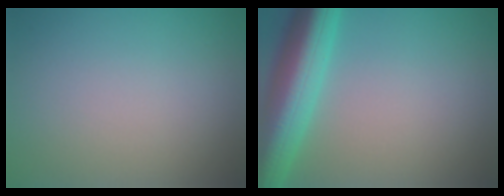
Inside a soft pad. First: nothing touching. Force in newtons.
{"total": 9.4, "press": 9.4, "slide": 0.5}